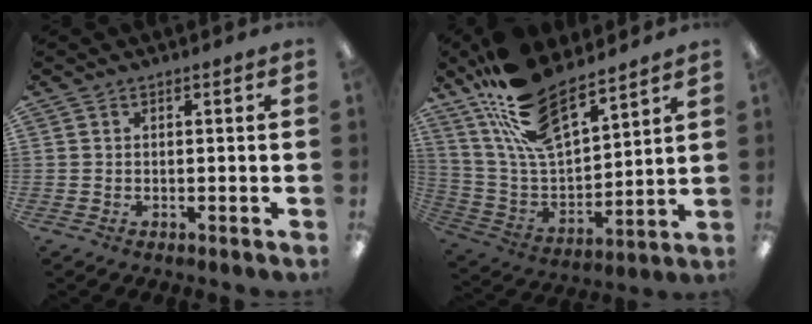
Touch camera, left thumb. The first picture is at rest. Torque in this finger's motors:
{"motor_torque": [2.28, 2.18, 1.31, -1.46, 0.21]}